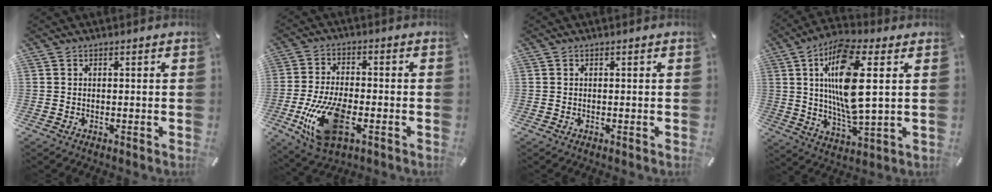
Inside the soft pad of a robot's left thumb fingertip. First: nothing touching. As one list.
[{"total": 14.6, "force": [-4.7, 7.6, 11.6], "torque": [-0.237, -0.002, -0.076]}, {"total": 0.0}, {"total": 16.5, "force": [3.7, 5.4, 15.2], "torque": [-0.307, -0.013, 0.054]}]